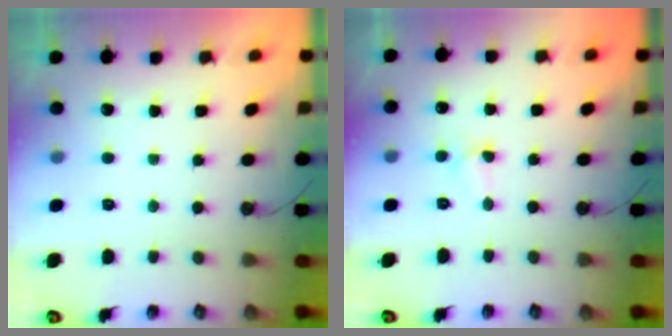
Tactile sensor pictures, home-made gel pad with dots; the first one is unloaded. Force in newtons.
{"total": 3.9, "press": 3.8, "slide": 0.6}